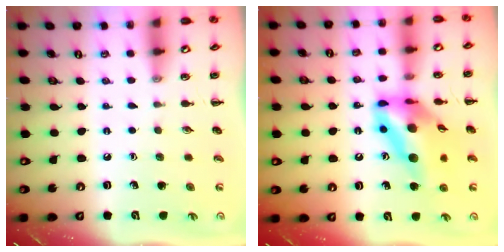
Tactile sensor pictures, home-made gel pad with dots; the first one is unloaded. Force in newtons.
{"total": 15.1, "press": 14.2, "slide": 5.0}